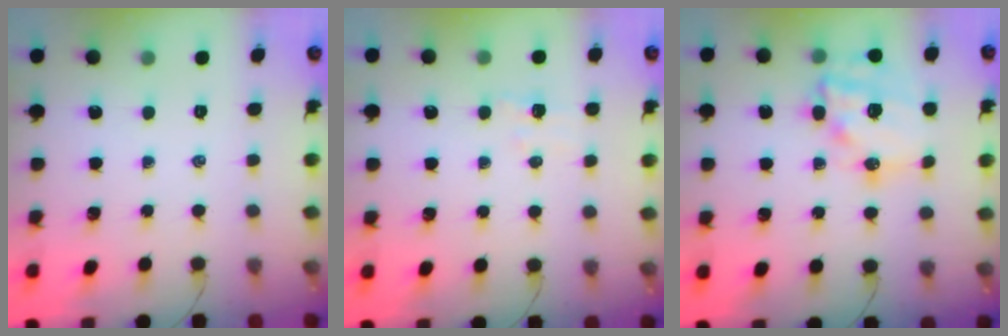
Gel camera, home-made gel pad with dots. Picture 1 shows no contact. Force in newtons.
{"total": 2.8, "press": 2.7, "slide": 0.7}
{"total": 17.0, "press": 16.7, "slide": 3.4}